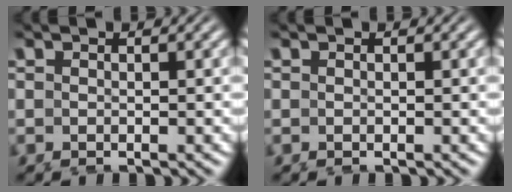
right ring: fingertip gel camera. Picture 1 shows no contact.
{"total": 0.0}